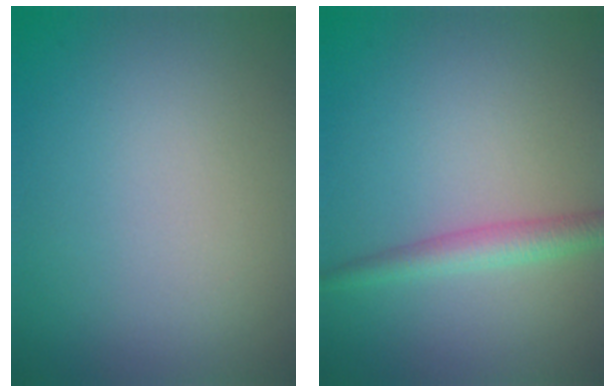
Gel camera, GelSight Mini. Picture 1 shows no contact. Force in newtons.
{"total": 2.4, "press": 2.4, "slide": 0.1}